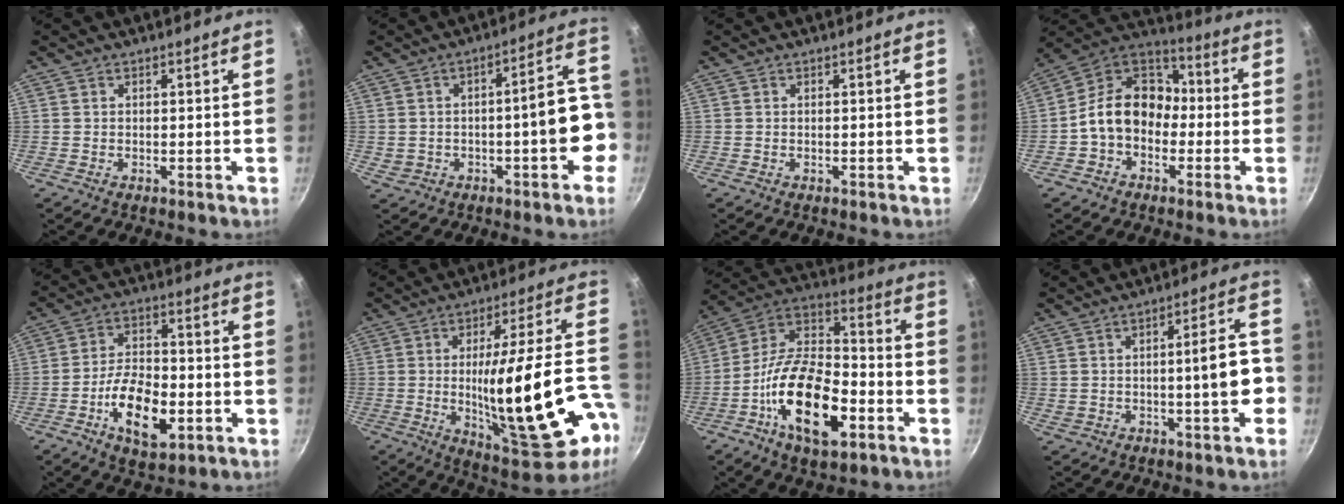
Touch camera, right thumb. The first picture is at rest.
{"total": 10.9, "force": [-2.2, 4.7, 9.6], "torque": [-0.101, 0.053, -0.022]}
{"total": 0.0}
{"total": 13.6, "force": [-2.4, 10.4, 8.4], "torque": [-0.098, 0.051, -0.067]}
{"total": 12.9, "force": [-4.3, 6.6, 10.3], "torque": [-0.167, 0.023, -0.072]}
{"total": 25.9, "force": [-6.2, 6.9, 24.2], "torque": [-0.334, 0.012, -0.065]}
{"total": 21.5, "force": [-8.0, 10.6, 16.9], "torque": [-0.292, 0.044, -0.160]}
{"total": 8.1, "force": [-2.0, 2.0, 7.6], "torque": [-0.091, 0.031, -0.022]}